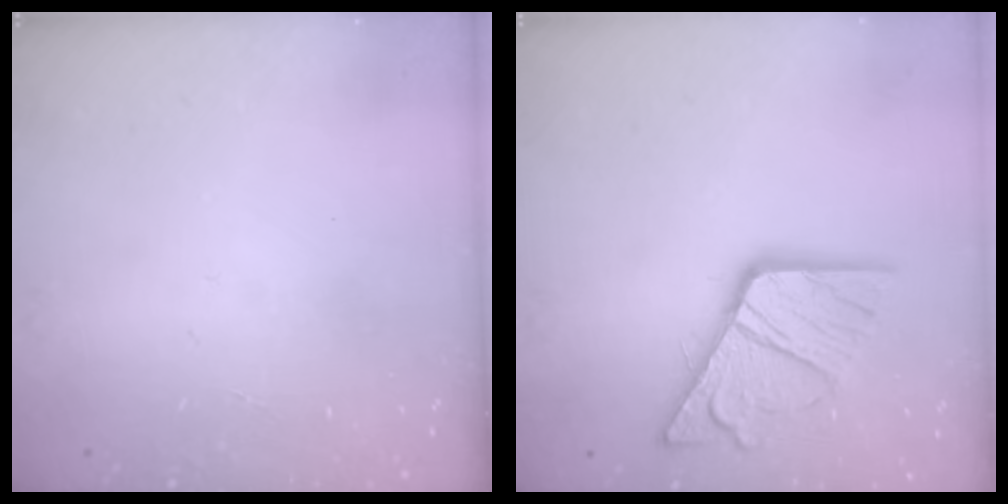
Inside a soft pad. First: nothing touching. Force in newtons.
{"total": 17.5, "press": 17.4, "slide": 2.1}